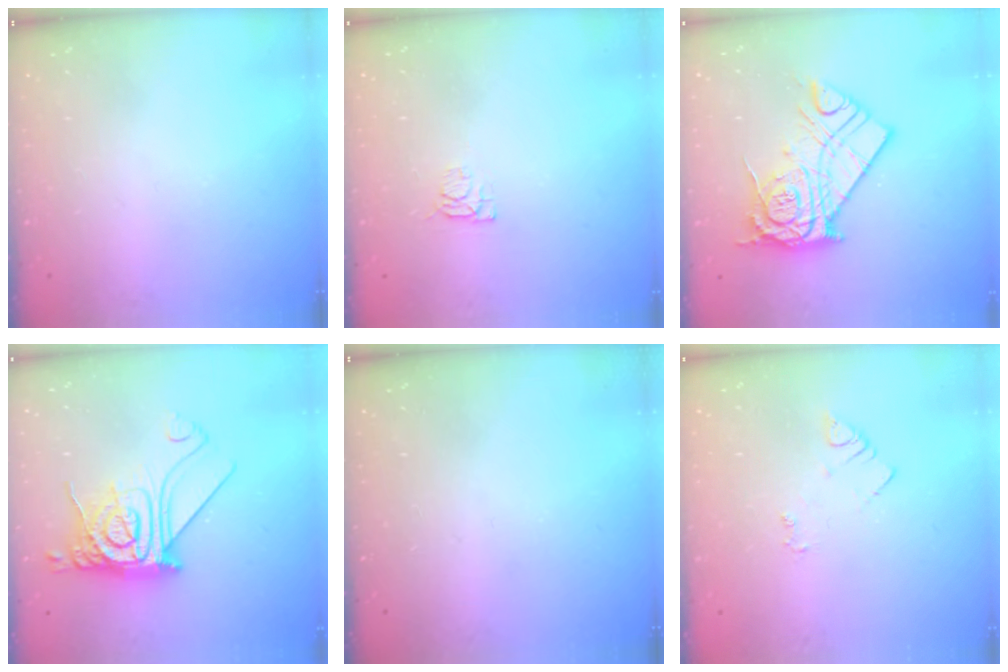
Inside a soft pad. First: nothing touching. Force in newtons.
{"total": 4.9, "press": 4.8, "slide": 0.6}
{"total": 16.4, "press": 16.4, "slide": 1.2}
{"total": 20.3, "press": 20.2, "slide": 2.3}
{"total": 0.0}
{"total": 4.2, "press": 4.1, "slide": 0.6}